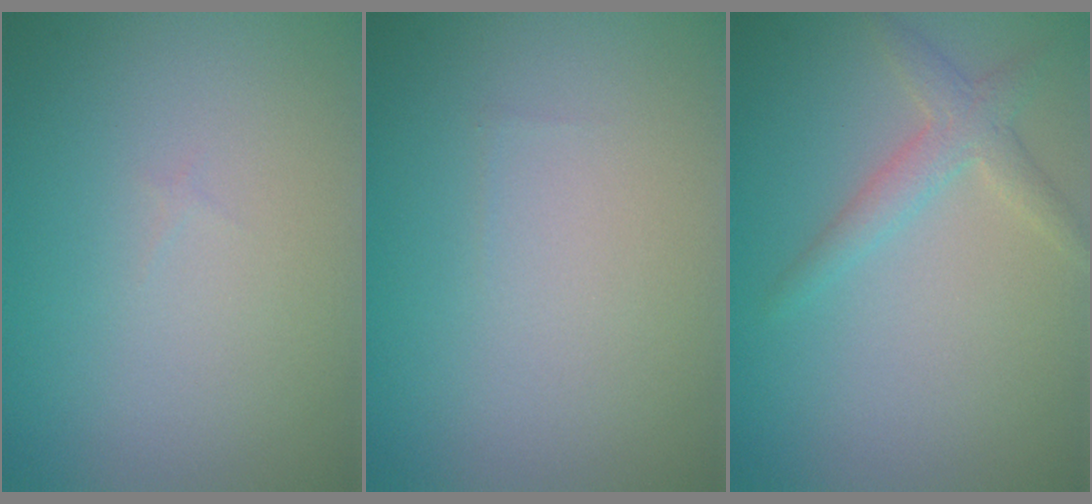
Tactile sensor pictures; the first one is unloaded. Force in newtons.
{"total": 0.0}
{"total": 2.2, "press": 2.2, "slide": 0.1}